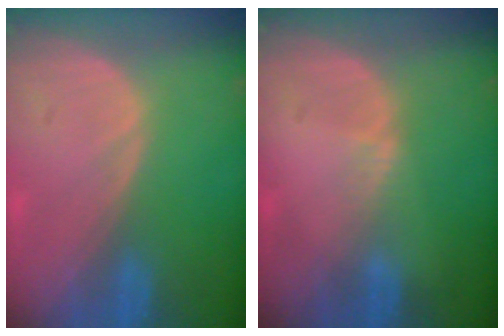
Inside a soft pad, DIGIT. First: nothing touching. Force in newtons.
{"total": 0.8, "press": 0.8, "slide": 0.2}